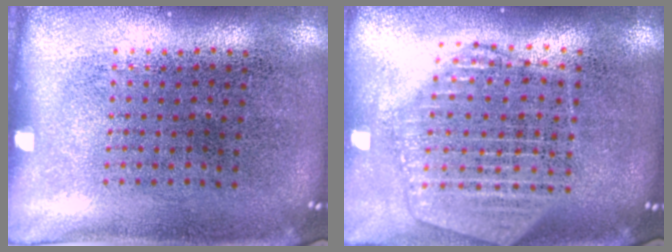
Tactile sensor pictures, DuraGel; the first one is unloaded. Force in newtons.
{"total": 2.1, "press": 1.9, "slide": 0.9}